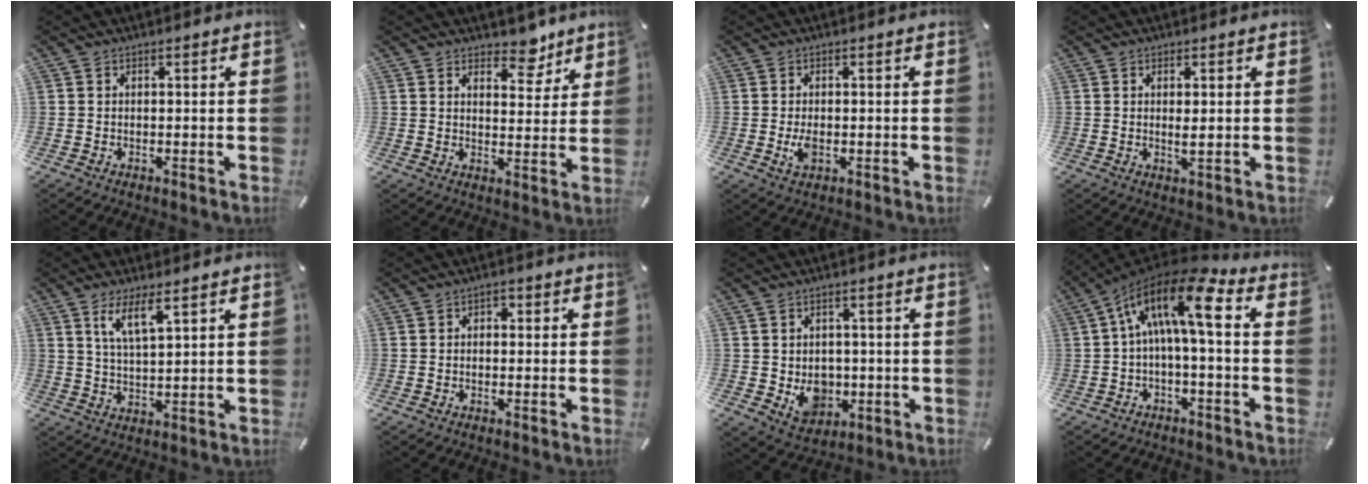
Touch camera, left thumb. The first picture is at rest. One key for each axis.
{"total": 7.1, "fx": 5.4, "fy": 4.0, "fz": 2.4, "tx": -0.012, "ty": -0.039, "tz": 0.090}
{"total": 3.3, "fx": -0.4, "fy": 1.7, "fz": 2.8, "tx": -0.072, "ty": -0.006, "tz": -0.011}
{"total": 2.1, "fx": 0.4, "fy": 0.5, "fz": 2.1, "tx": -0.041, "ty": -0.003, "tz": 0.007}
{"total": 6.9, "fx": 4.2, "fy": 1.7, "fz": 5.2, "tx": -0.114, "ty": -0.005, "tz": 0.074}
{"total": 1.4, "fx": -0.1, "fy": 1.0, "fz": 0.9, "tx": -0.018, "ty": 0.007, "tz": -0.005}
{"total": 7.0, "fx": -0.7, "fy": 6.1, "fz": 3.4, "tx": -0.038, "ty": 0.003, "tz": -0.007}
{"total": 15.8, "fx": 2.6, "fy": 5.5, "fz": 14.6, "tx": -0.280, "ty": -0.008, "tz": 0.039}